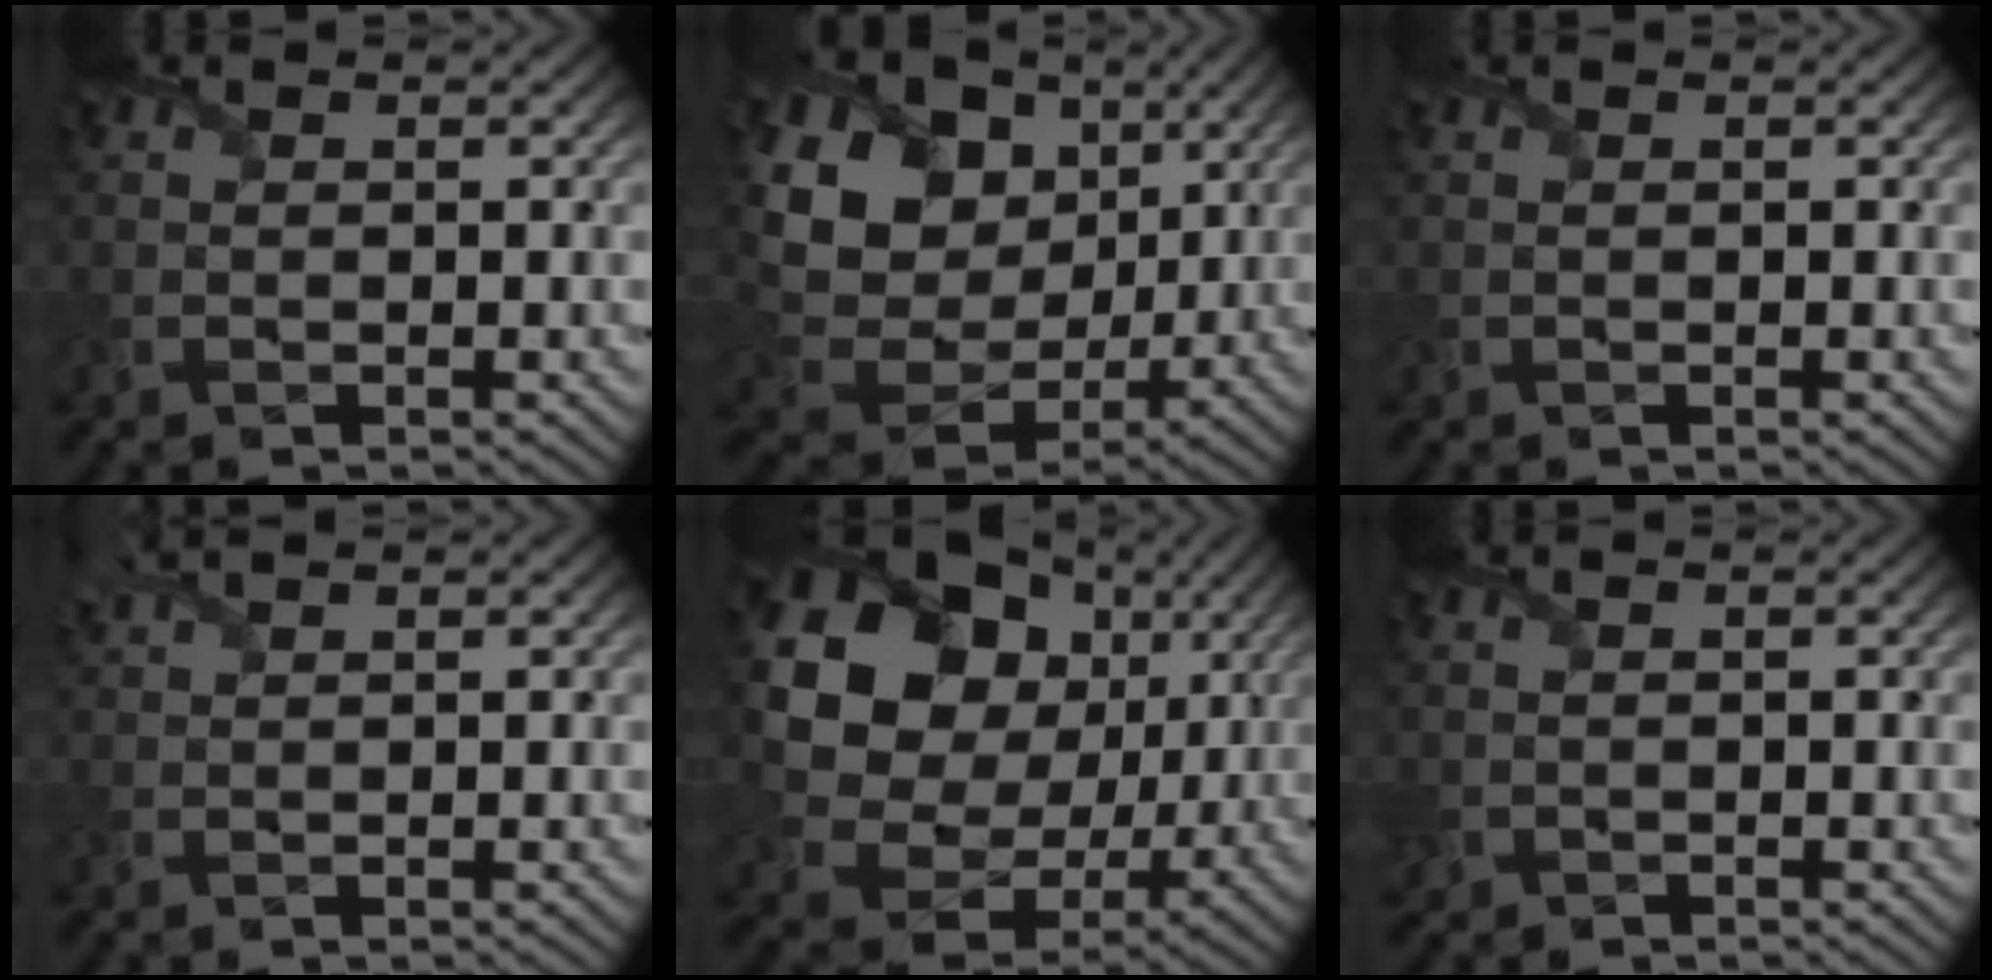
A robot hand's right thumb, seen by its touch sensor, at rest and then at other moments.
{"total": 16.5, "force": [5.3, 12.9, 8.8], "torque": [-0.225, 0.028, 0.106]}
{"total": 0.0}
{"total": 2.1, "force": [1.9, 0.1, 1.0], "torque": [-0.027, 0.014, 0.041]}
{"total": 18.3, "force": [5.1, 14.7, 9.6], "torque": [-0.256, 0.012, 0.113]}
{"total": 0.9, "force": [0.0, 0.9, 0.1], "torque": [-0.012, -0.003, -0.003]}